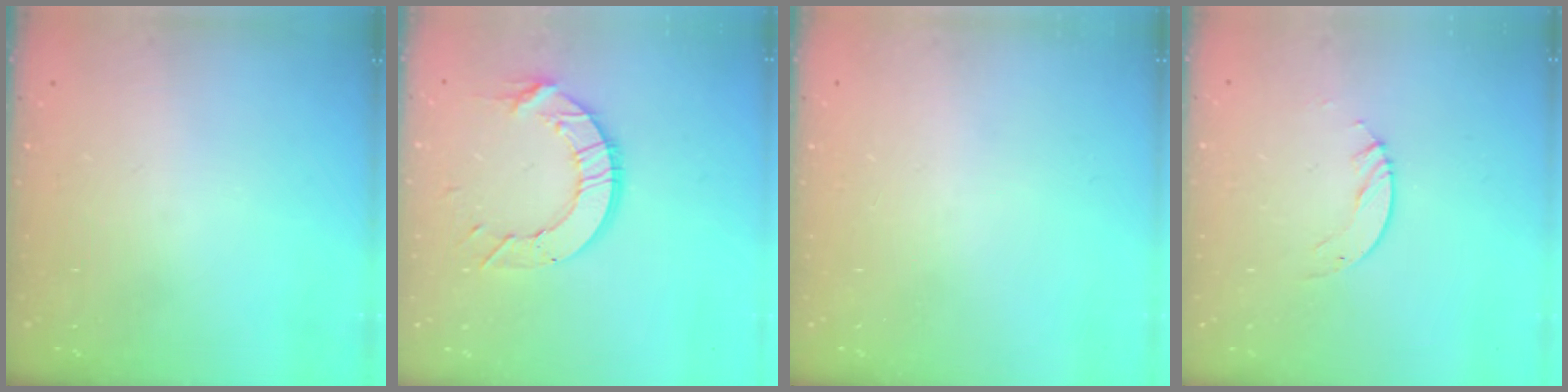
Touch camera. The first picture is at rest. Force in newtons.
{"total": 10.4, "press": 10.3, "slide": 0.5}
{"total": 0.0}
{"total": 3.1, "press": 3.1, "slide": 0.3}